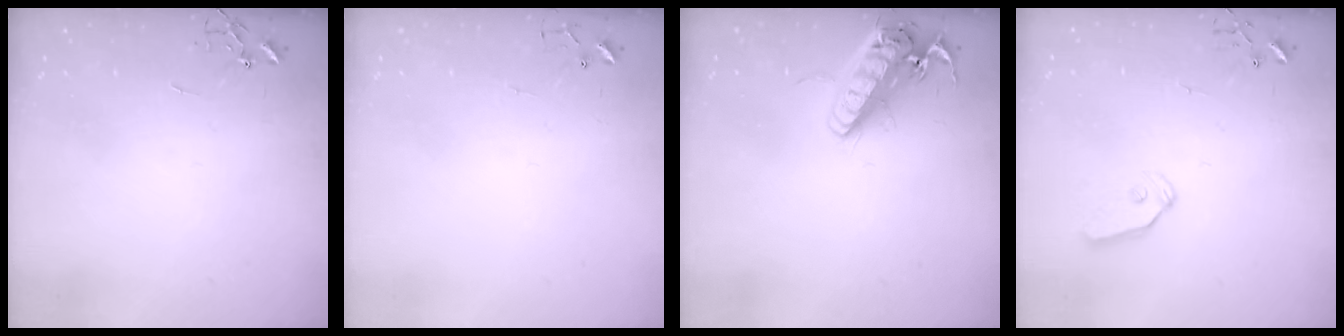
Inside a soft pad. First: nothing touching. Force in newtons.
{"total": 4.9, "press": 4.8, "slide": 0.4}
{"total": 16.4, "press": 16.1, "slide": 3.2}
{"total": 7.2, "press": 7.2, "slide": 0.4}